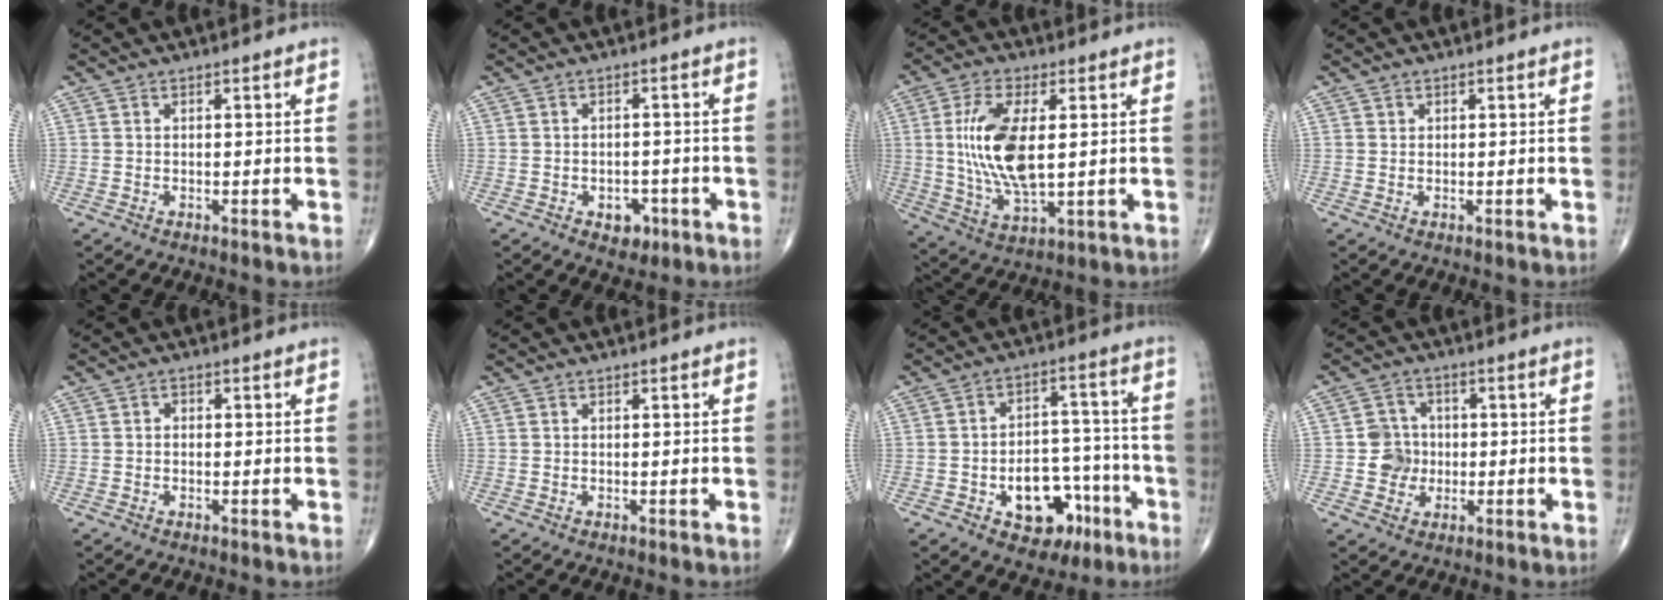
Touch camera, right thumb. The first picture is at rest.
{"total": 4.2, "force": [-1.9, 3.0, 2.3], "torque": [-0.012, 0.011, -0.021]}
{"total": 13.9, "force": [1.6, 6.0, 12.4], "torque": [-0.254, -0.014, 0.038]}
{"total": 0.5, "force": [0.2, 0.4, 0.0], "torque": [0.002, 0.000, 0.003]}
{"total": 0.8, "force": [-0.1, 0.7, 0.5], "torque": [-0.002, 0.003, -0.005]}
{"total": 0.0}
{"total": 13.1, "force": [-5.7, 8.6, 8.0], "torque": [-0.069, 0.052, -0.074]}
{"total": 5.4, "force": [-0.6, 5.2, 1.5], "torque": [0.002, 0.011, -0.013]}